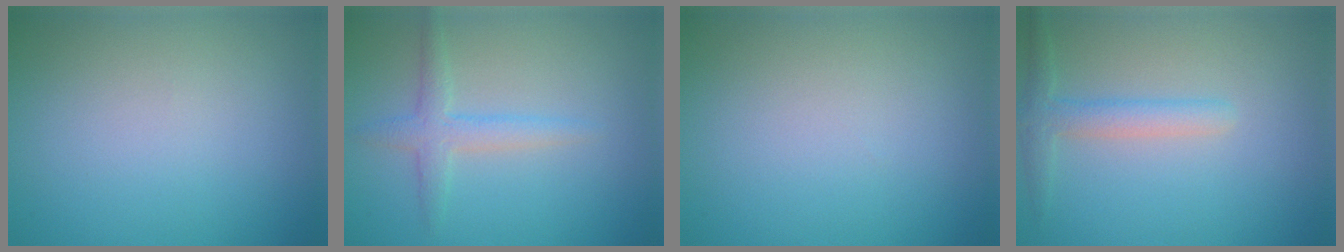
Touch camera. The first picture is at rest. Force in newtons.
{"total": 2.4, "press": 2.4, "slide": 0.2}
{"total": 0.0}
{"total": 2.4, "press": 2.4, "slide": 0.2}